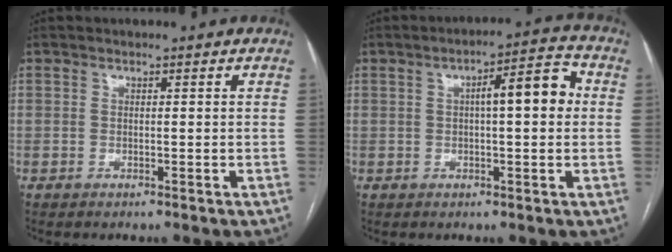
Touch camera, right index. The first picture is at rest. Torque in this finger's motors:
{"motor_torque": [0.16, -0.01, 0.21, 0.06]}